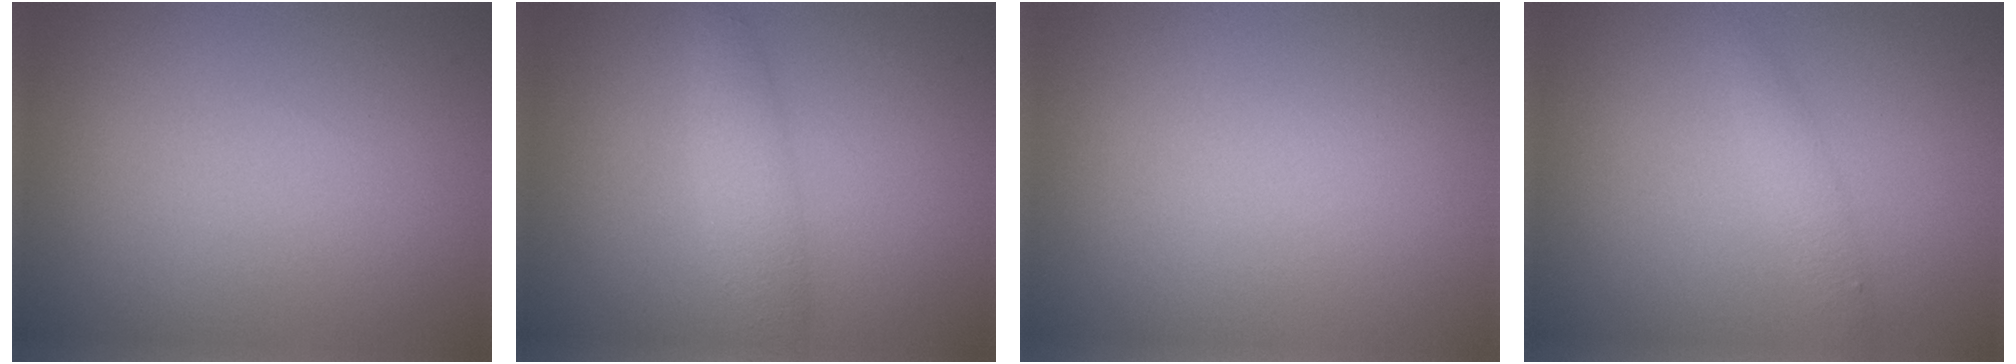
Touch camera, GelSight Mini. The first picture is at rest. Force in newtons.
{"total": 2.5, "press": 2.5, "slide": 0.1}
{"total": 0.0}
{"total": 1.4, "press": 1.4, "slide": 0.1}